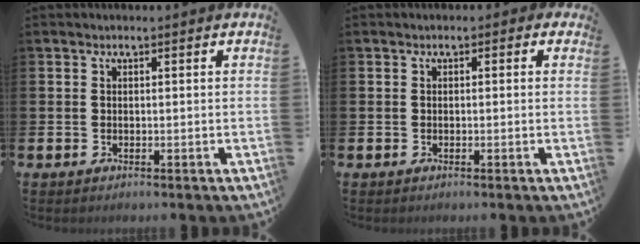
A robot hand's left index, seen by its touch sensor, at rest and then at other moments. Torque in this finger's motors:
{"motor_torque": [1.05, -1.06, 0.23, 0.00]}